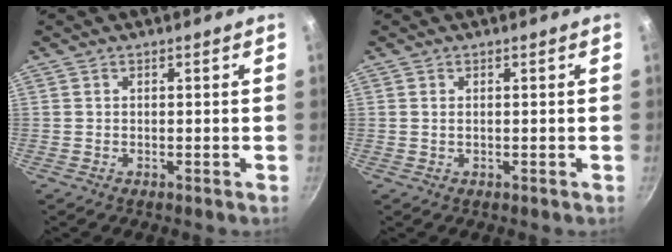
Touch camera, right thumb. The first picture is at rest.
{"total": 0.6, "force": [0.2, 0.3, 0.5], "torque": [-0.011, 0.000, 0.003]}